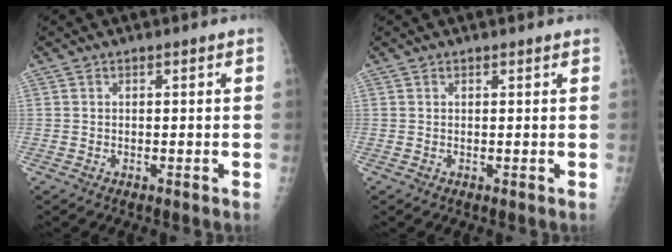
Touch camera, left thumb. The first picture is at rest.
{"total": 0.8, "force": [0.7, 0.2, 0.4], "torque": [-0.006, 0.001, 0.008]}